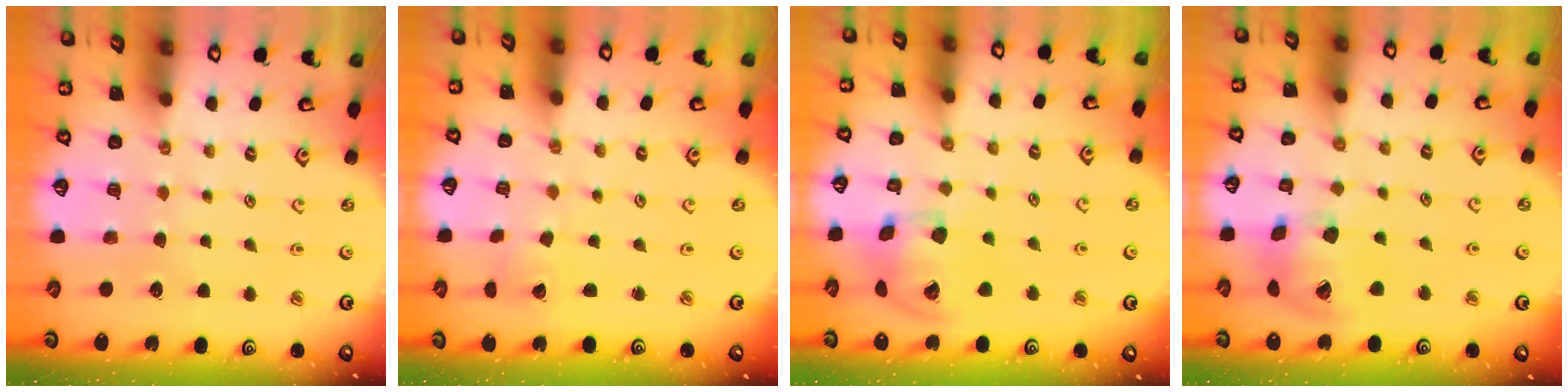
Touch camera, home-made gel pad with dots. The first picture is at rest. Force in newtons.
{"total": 2.1, "press": 2.1, "slide": 0.2}
{"total": 17.4, "press": 17.2, "slide": 2.6}
{"total": 15.7, "press": 15.5, "slide": 2.3}